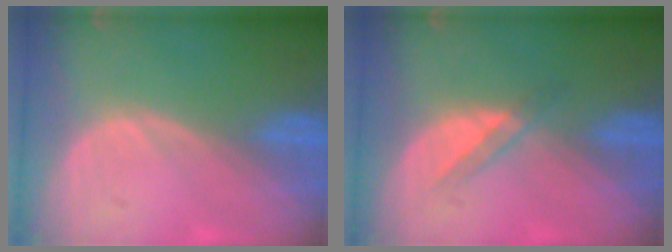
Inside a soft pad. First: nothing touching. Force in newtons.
{"total": 2.4, "press": 2.2, "slide": 1.1}